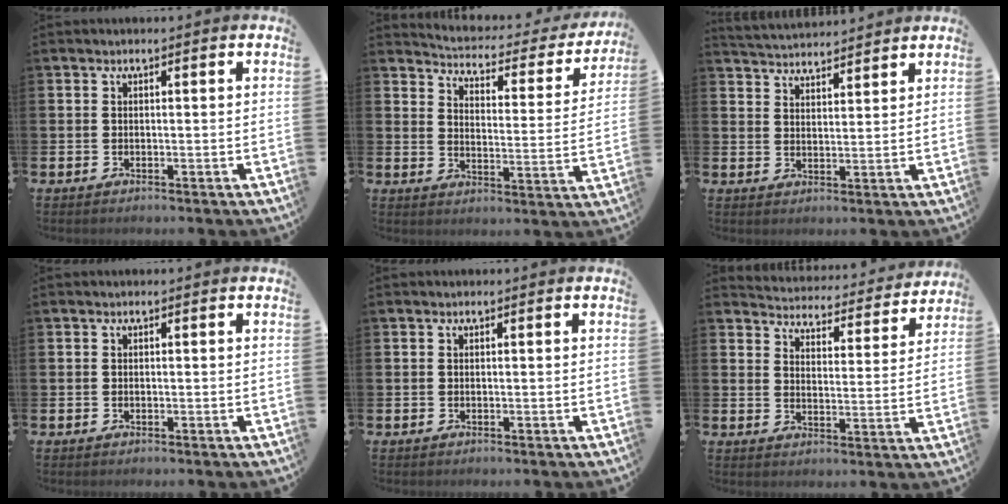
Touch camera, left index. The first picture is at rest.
{"total": 4.5, "force": [4.3, 1.1, 1.0], "torque": [-0.039, -0.040, 0.065]}
{"total": 4.1, "force": [4.1, 0.3, -0.4], "torque": [-0.010, -0.024, 0.075]}
{"total": 0.0}
{"total": 0.0}
{"total": 4.5, "force": [4.4, 0.6, 0.2], "torque": [-0.022, -0.041, 0.071]}